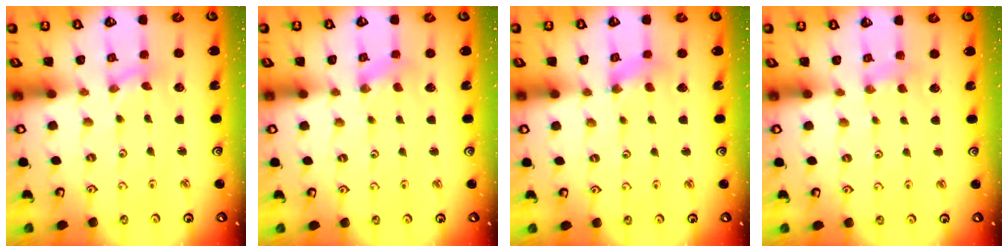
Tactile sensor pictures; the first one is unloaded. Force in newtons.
{"total": 0.6, "press": 0.6, "slide": 0.2}
{"total": 2.5, "press": 2.5, "slide": 0.4}
{"total": 2.3, "press": 2.3, "slide": 0.4}